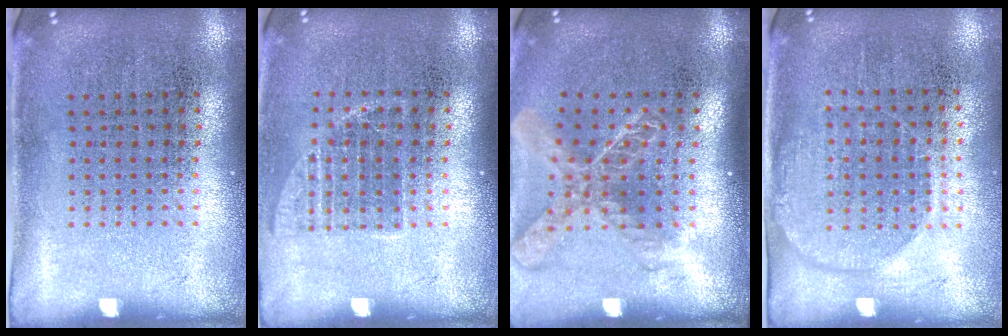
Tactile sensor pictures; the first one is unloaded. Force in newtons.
{"total": 1.2, "press": 1.0, "slide": 0.7}
{"total": 2.0, "press": 1.5, "slide": 1.3}
{"total": 1.4, "press": 1.3, "slide": 0.7}